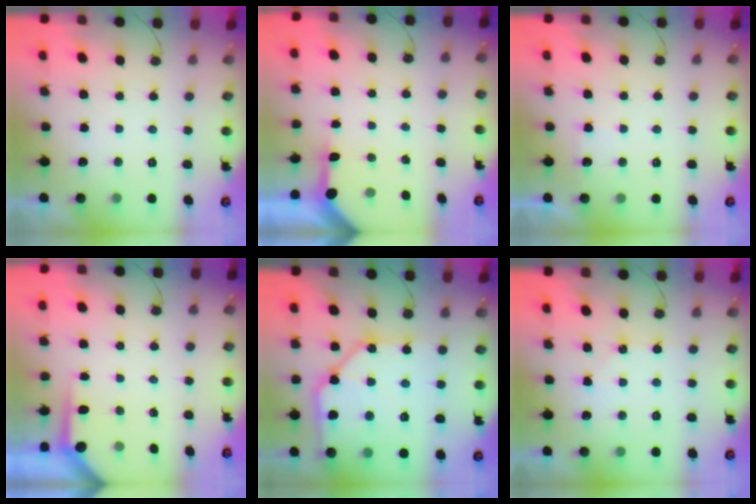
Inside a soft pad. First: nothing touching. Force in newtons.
{"total": 3.3, "press": 3.3, "slide": 0.3}
{"total": 2.2, "press": 2.2, "slide": 0.3}
{"total": 3.7, "press": 3.7, "slide": 0.4}
{"total": 14.2, "press": 14.1, "slide": 1.6}
{"total": 3.4, "press": 3.3, "slide": 0.6}